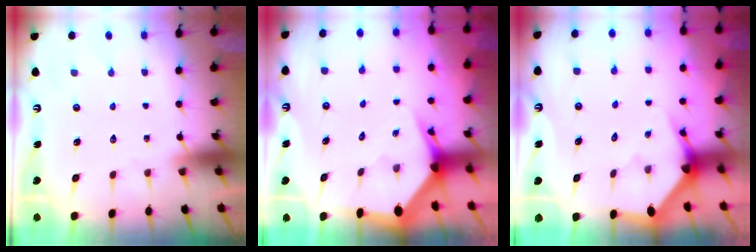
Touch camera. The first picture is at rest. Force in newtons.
{"total": 3.9, "press": 3.9, "slide": 0.4}
{"total": 3.4, "press": 3.4, "slide": 0.1}